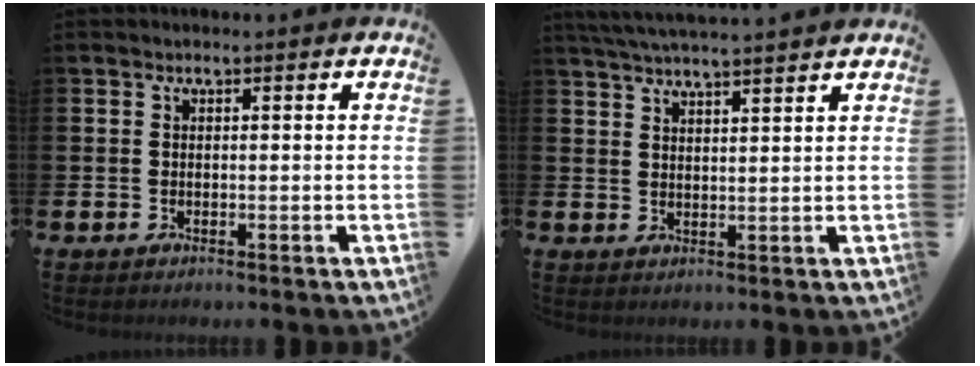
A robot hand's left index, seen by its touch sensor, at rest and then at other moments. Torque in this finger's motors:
{"motor_torque": [0.87, -1.27, 0.56, 0.20]}